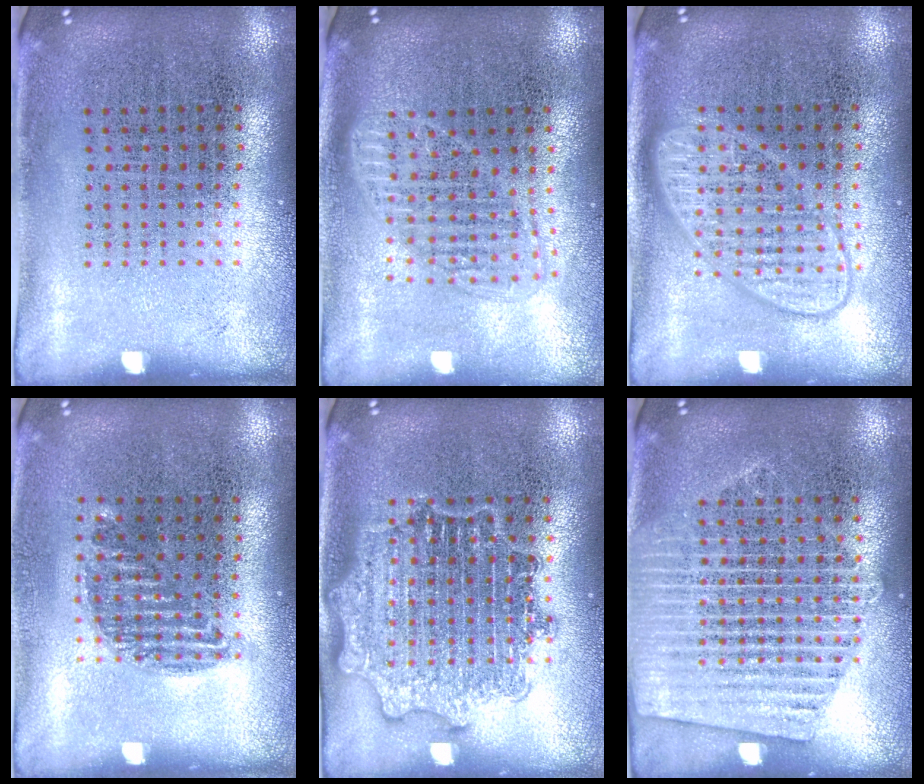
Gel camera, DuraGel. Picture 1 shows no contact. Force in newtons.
{"total": 1.5, "press": 1.3, "slide": 0.8}
{"total": 3.2, "press": 3.1, "slide": 0.5}
{"total": 0.9, "press": 0.8, "slide": 0.4}
{"total": 2.0, "press": 2.0, "slide": 0.3}
{"total": 1.6, "press": 1.6, "slide": 0.2}